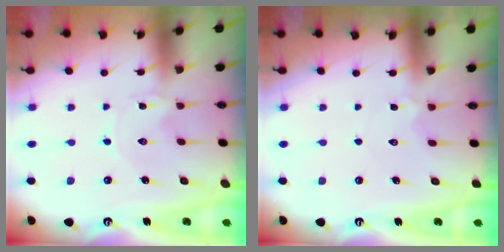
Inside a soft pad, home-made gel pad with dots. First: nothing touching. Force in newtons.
{"total": 2.8, "press": 2.7, "slide": 0.5}